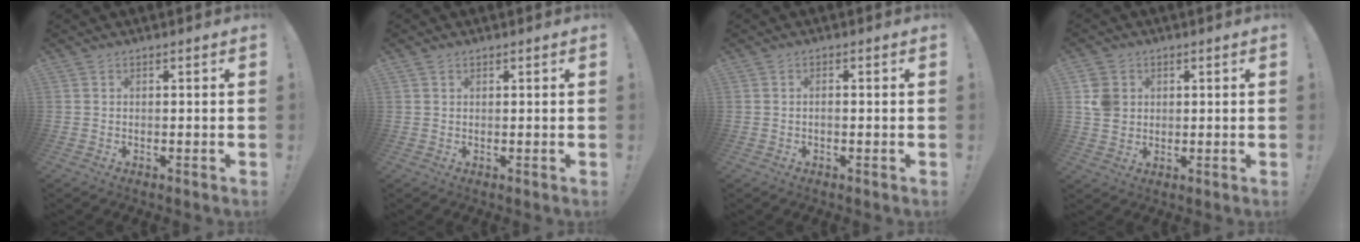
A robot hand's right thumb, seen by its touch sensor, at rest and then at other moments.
{"total": 1.1, "force": [0.9, 0.6, 0.4], "torque": [-0.006, 0.001, 0.016]}
{"total": 1.1, "force": [-0.7, 0.2, 0.8], "torque": [-0.020, 0.004, -0.012]}
{"total": 6.5, "force": [1.5, 5.7, 2.6], "torque": [-0.043, 0.004, 0.032]}